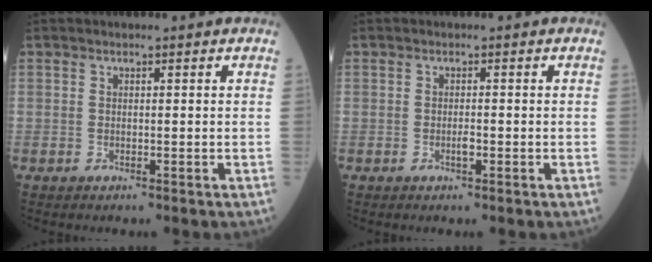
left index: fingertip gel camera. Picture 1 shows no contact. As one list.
[{"total": 0.8, "force": [-0.5, 0.2, 0.7], "torque": [-0.014, -0.004, -0.010]}]